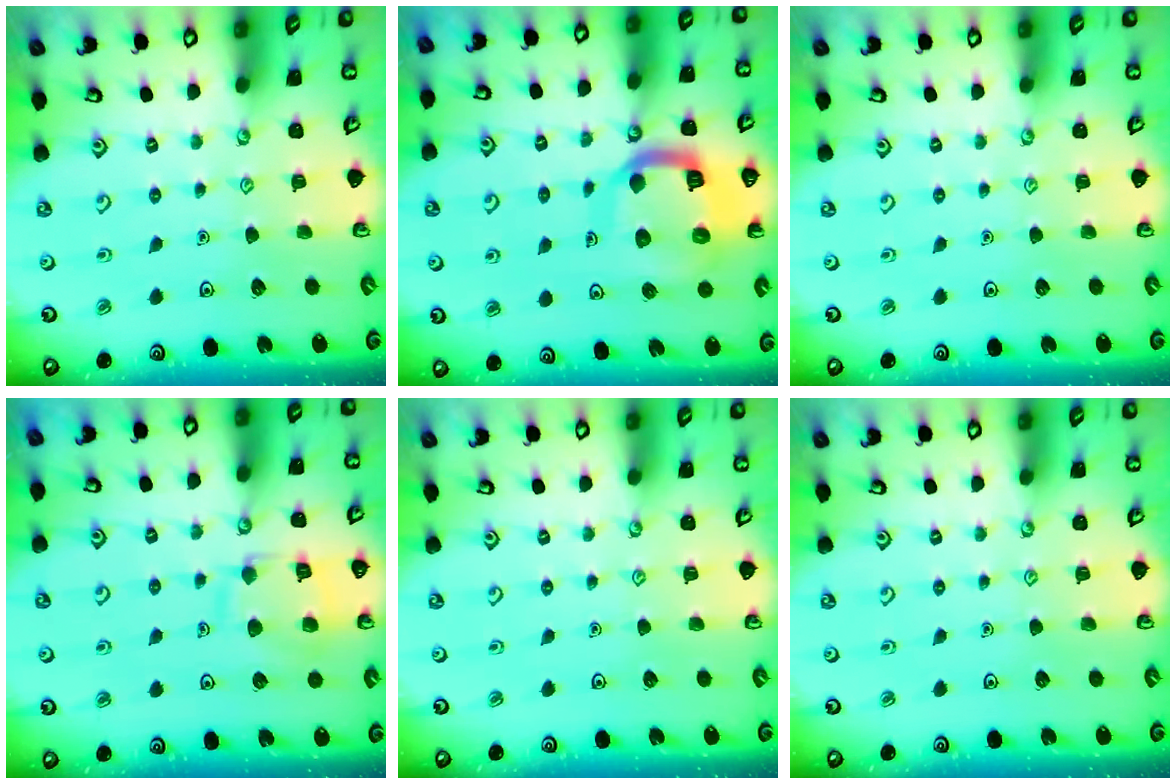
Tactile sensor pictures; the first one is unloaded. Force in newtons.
{"total": 14.1, "press": 14.0, "slide": 1.6}
{"total": 0.0}
{"total": 11.0, "press": 11.0, "slide": 0.9}
{"total": 0.0}
{"total": 0.0}